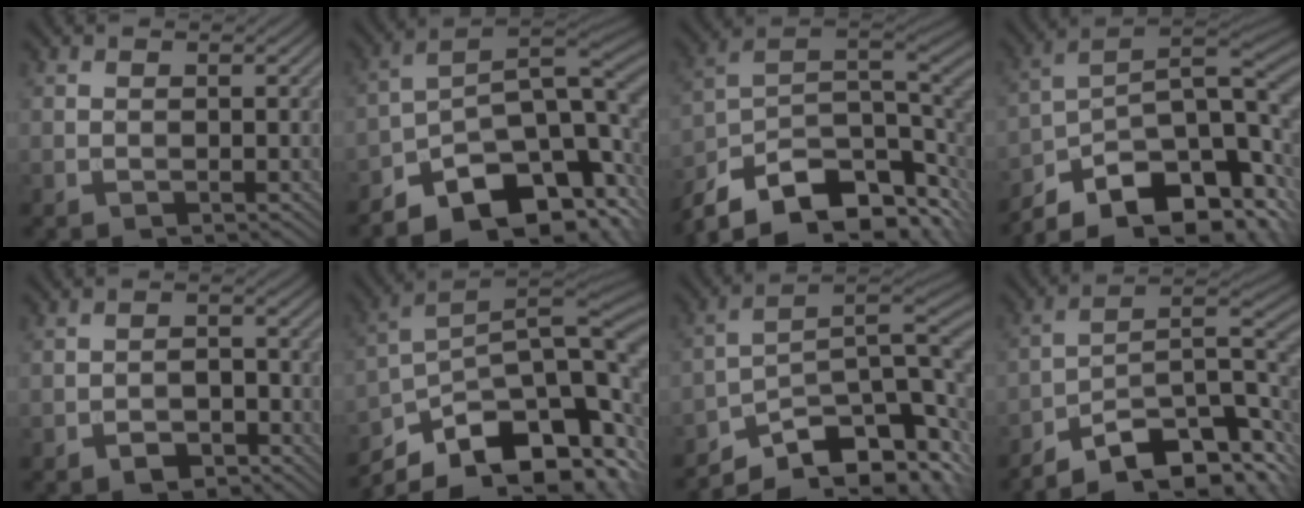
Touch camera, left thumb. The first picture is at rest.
{"total": 14.6, "force": [-7.7, 7.2, 10.0], "torque": [-0.155, -0.017, -0.126]}
{"total": 15.9, "force": [-8.8, 7.8, 10.7], "torque": [-0.221, -0.037, -0.136]}
{"total": 17.5, "force": [-9.4, 8.5, 12.1], "torque": [-0.209, -0.036, -0.134]}
{"total": 3.1, "force": [-2.0, 1.7, 1.5], "torque": [-0.020, 0.004, -0.038]}
{"total": 15.9, "force": [-9.5, 7.4, 10.4], "torque": [-0.204, -0.023, -0.147]}
{"total": 14.3, "force": [-8.6, 5.4, 10.0], "torque": [-0.170, -0.018, -0.127]}
{"total": 15.0, "force": [-10.1, 5.1, 9.8], "torque": [-0.171, -0.012, -0.158]}